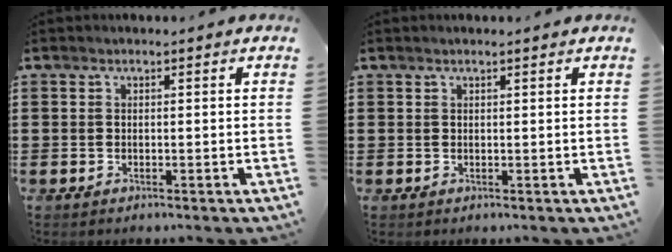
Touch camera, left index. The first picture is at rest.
{"total": 0.6, "force": [0.4, 0.0, 0.5], "torque": [-0.009, 0.000, 0.009]}